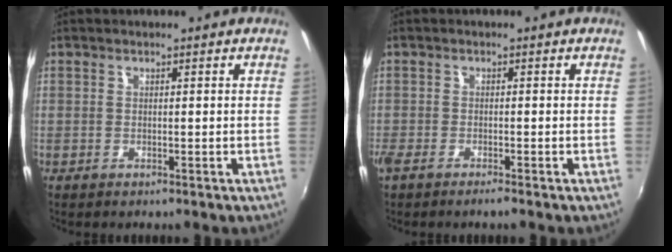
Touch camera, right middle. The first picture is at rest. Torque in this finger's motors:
{"motor_torque": [0.43, -0.39, 0.04, 0.03]}